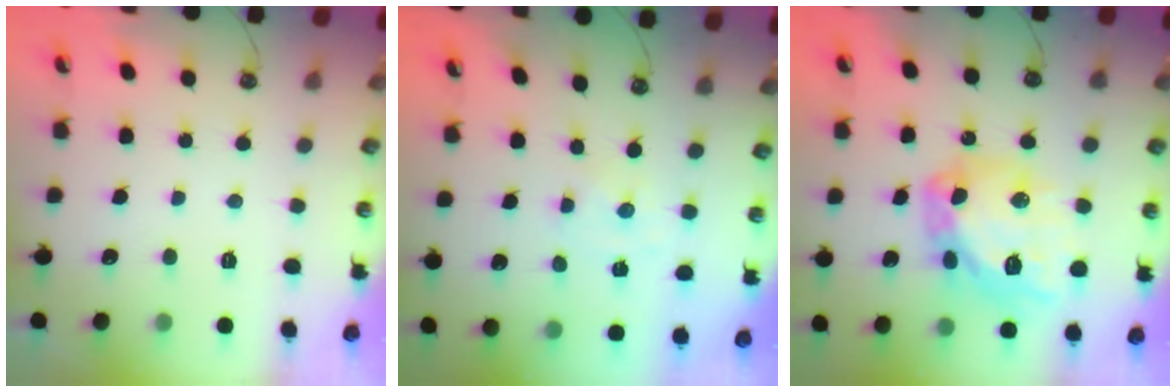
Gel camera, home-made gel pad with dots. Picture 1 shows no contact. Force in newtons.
{"total": 0.0}
{"total": 19.8, "press": 19.7, "slide": 2.1}